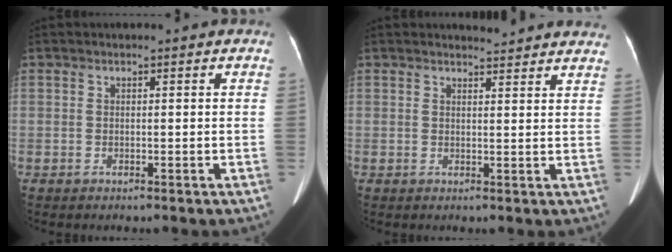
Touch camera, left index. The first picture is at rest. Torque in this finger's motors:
{"motor_torque": [-0.08, -0.18, -0.07, -0.02]}